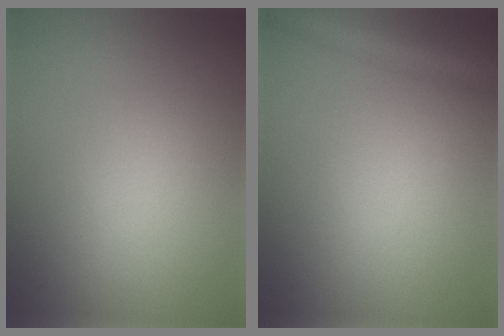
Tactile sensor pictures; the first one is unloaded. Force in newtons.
{"total": 2.9, "press": 2.9, "slide": 0.1}